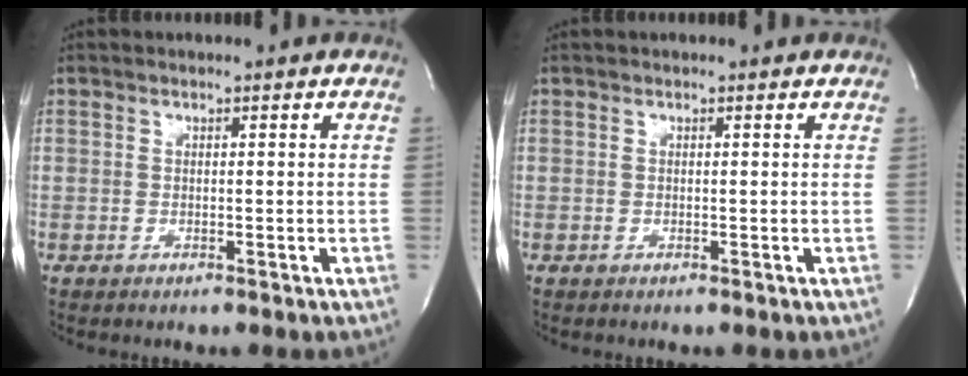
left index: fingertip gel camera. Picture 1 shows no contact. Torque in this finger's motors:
{"motor_torque": [0.15, -0.07, -0.03, -0.02]}